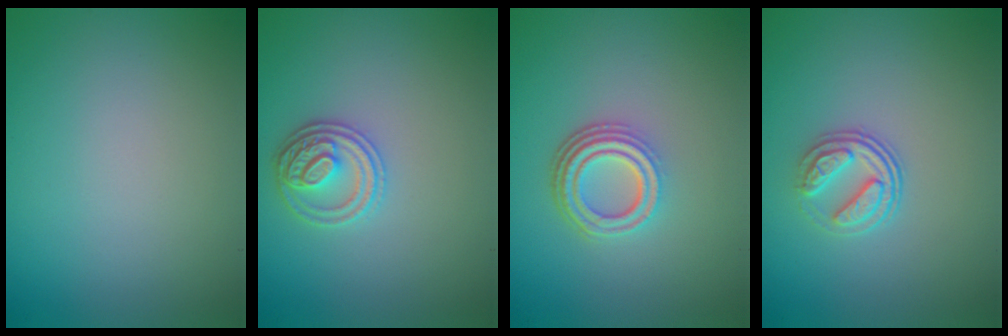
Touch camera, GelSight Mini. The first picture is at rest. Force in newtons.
{"total": 2.9, "press": 2.8, "slide": 0.7}
{"total": 4.2, "press": 3.1, "slide": 2.9}
{"total": 2.5, "press": 1.9, "slide": 1.6}